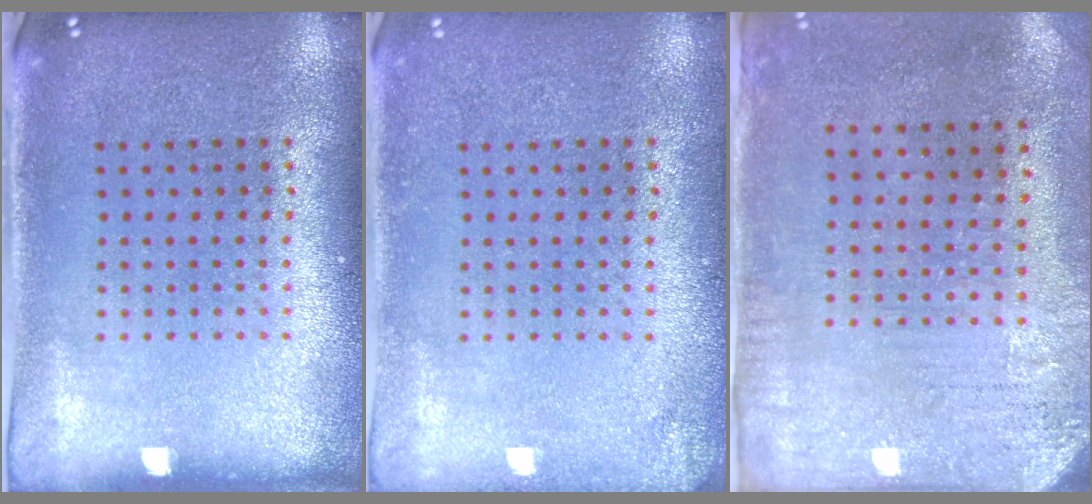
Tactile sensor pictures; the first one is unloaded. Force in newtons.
{"total": 1.3, "press": 1.3, "slide": 0.1}
{"total": 3.1, "press": 2.5, "slide": 1.9}